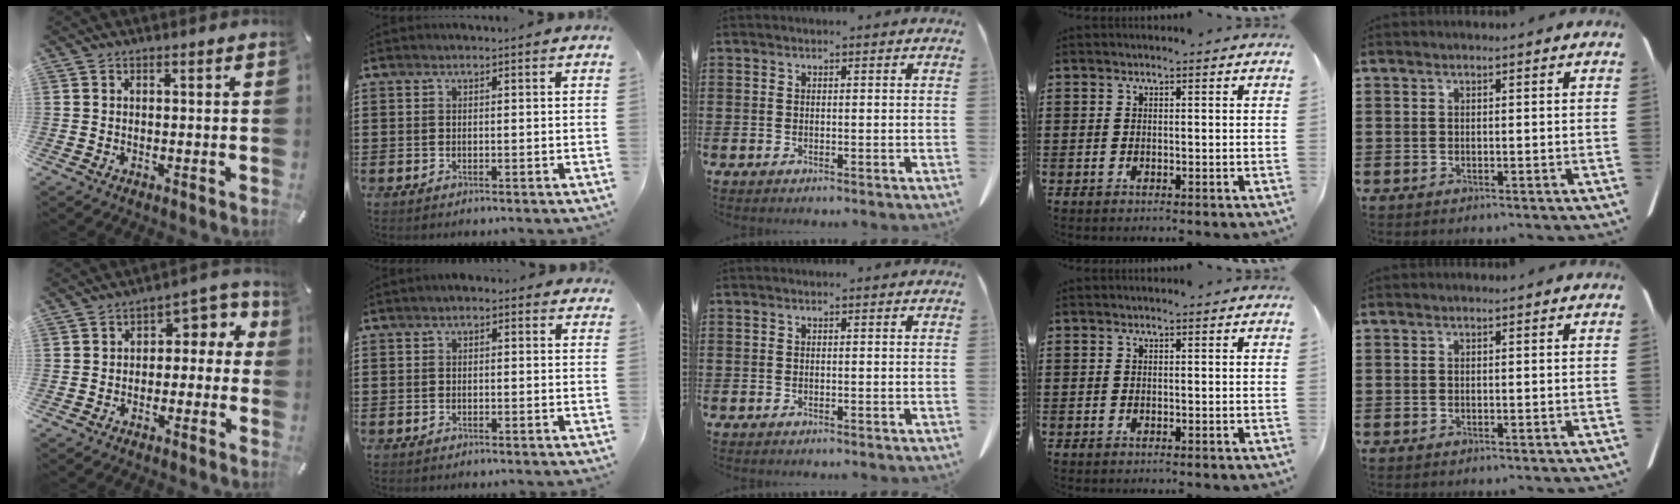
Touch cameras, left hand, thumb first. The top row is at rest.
{"thumb": {"total": 5.6, "force": [-0.7, 4.5, 3.3], "torque": [-0.039, 0.008, -0.022]}, "index": {"total": 1.0, "force": [0.2, 0.7, 0.7], "torque": [-0.016, 0.007, 0.002]}}